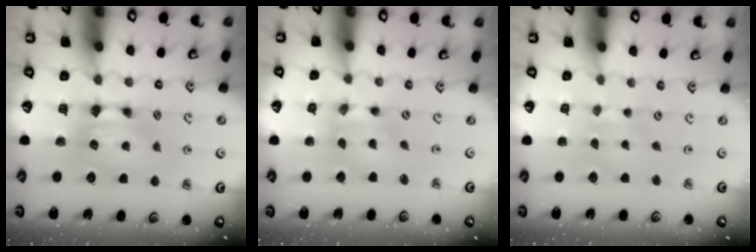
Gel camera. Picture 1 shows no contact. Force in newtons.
{"total": 1.8, "press": 1.3, "slide": 1.3}
{"total": 3.4, "press": 3.4, "slide": 0.1}